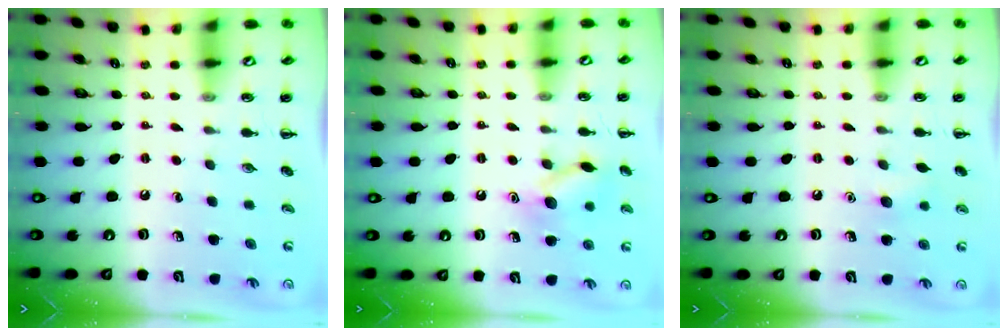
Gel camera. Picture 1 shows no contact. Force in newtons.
{"total": 11.2, "press": 11.2, "slide": 0.6}
{"total": 6.0, "press": 5.8, "slide": 1.6}